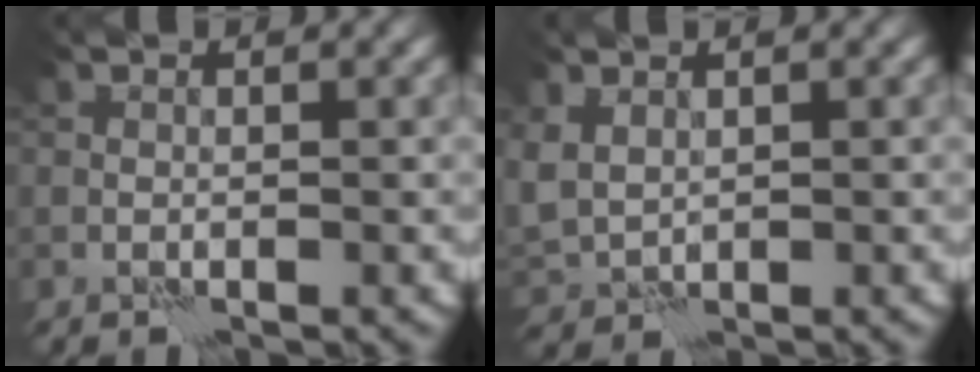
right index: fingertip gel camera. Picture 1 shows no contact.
{"total": 2.3, "force": [0.9, 1.8, 1.2], "torque": [-0.040, -0.008, 0.023]}